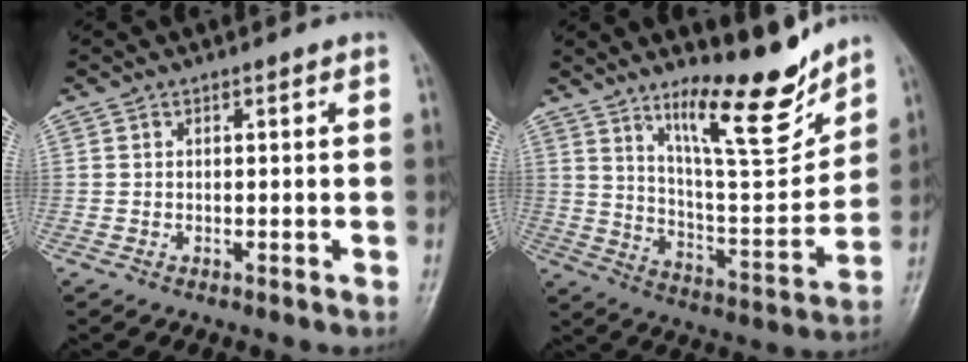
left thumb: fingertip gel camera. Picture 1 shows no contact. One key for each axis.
{"total": 16.1, "fx": 11.8, "fy": 3.8, "fz": 10.3, "tx": -0.126, "ty": -0.093, "tz": 0.202}